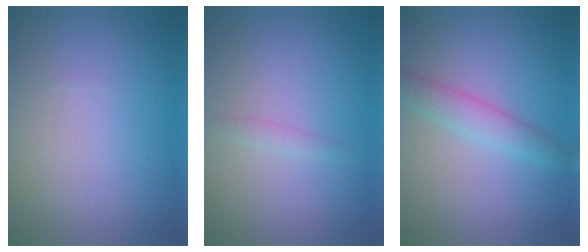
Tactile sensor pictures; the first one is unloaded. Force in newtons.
{"total": 0.8, "press": 0.8, "slide": 0.1}
{"total": 2.7, "press": 2.7, "slide": 0.1}